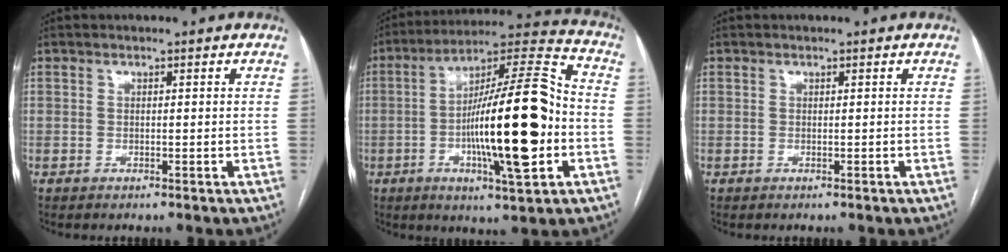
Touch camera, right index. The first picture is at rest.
{"total": 20.6, "force": [-3.7, 2.8, 20.0], "torque": [-0.327, 0.013, -0.059]}
{"total": 0.0}